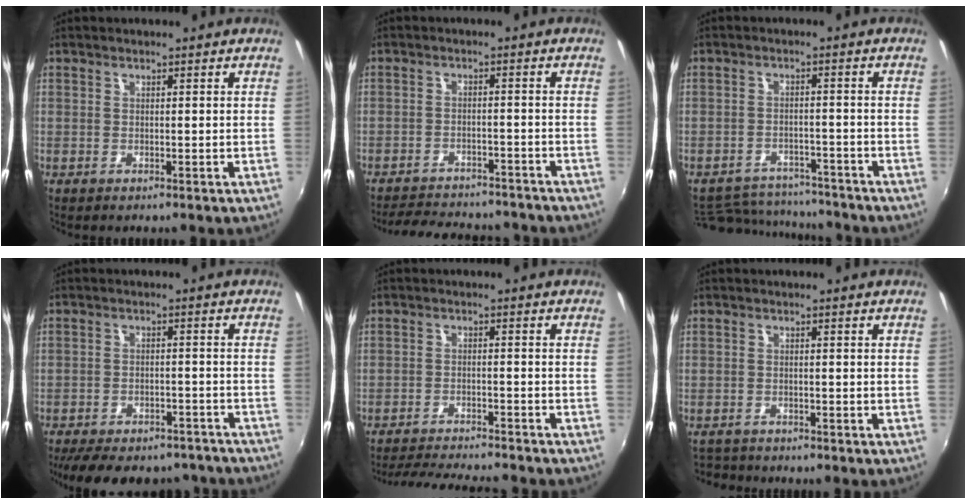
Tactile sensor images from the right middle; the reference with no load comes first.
{"total": 15.4, "force": [-13.6, 4.3, 5.7], "torque": [-0.120, 0.001, -0.179]}
{"total": 12.5, "force": [-11.3, 4.3, 3.3], "torque": [-0.085, 0.012, -0.156]}
{"total": 19.6, "force": [-16.5, 7.2, 7.8], "torque": [-0.166, 0.001, -0.207]}
{"total": 11.9, "force": [-11.0, 0.9, 4.6], "torque": [-0.103, -0.012, -0.166]}
{"total": 3.2, "force": [-3.1, 0.8, 0.1], "torque": [-0.017, -0.007, -0.057]}